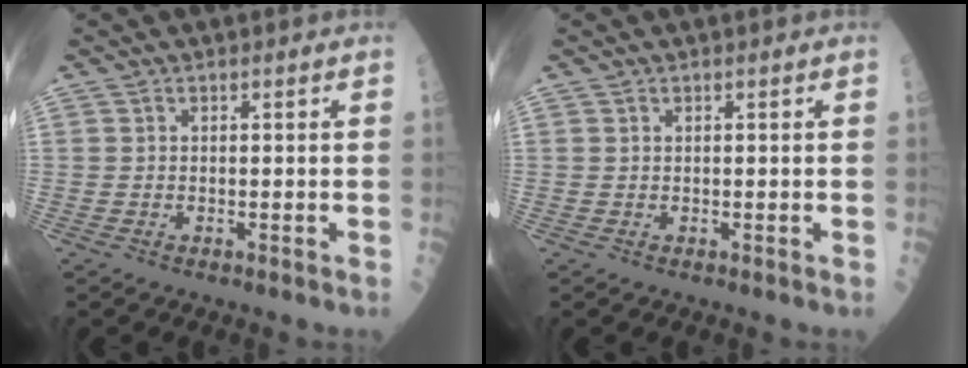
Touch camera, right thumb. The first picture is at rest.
{"total": 0.0}